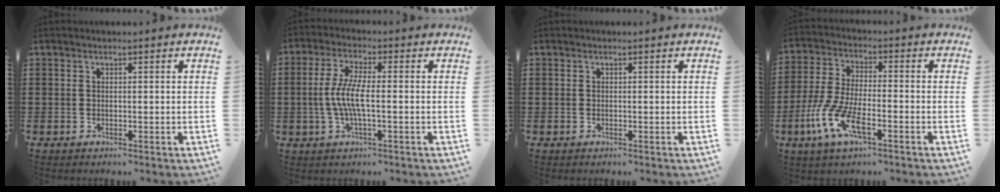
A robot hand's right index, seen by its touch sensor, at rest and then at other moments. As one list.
[{"total": 5.8, "force": [-1.0, 1.2, 5.6], "torque": [-0.128, -0.008, -0.028]}, {"total": 0.0}, {"total": 8.9, "force": [-4.3, 2.6, 7.4], "torque": [-0.188, -0.017, -0.087]}]